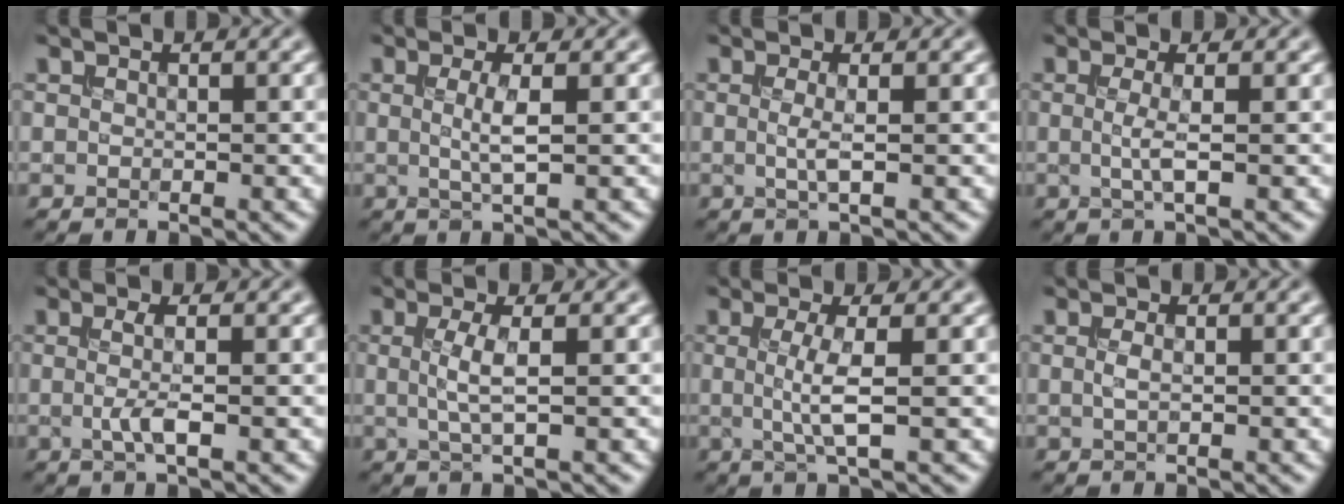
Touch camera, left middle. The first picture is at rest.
{"total": 2.2, "force": [0.1, 0.2, 2.2], "torque": [-0.043, -0.002, 0.002]}
{"total": 1.5, "force": [-0.1, 0.1, 1.5], "torque": [-0.032, -0.002, -0.004]}
{"total": 1.8, "force": [-0.2, 0.1, 1.8], "torque": [-0.040, -0.002, -0.005]}
{"total": 2.1, "force": [-0.2, 0.2, 2.1], "torque": [-0.046, -0.002, -0.005]}
{"total": 2.4, "force": [0.1, 0.3, 2.4], "torque": [-0.051, 0.000, 0.001]}
{"total": 3.1, "force": [-0.1, 0.4, 3.0], "torque": [-0.062, -0.003, -0.003]}
{"total": 0.9, "force": [0.0, 0.2, 0.8], "torque": [-0.022, 0.002, 0.000]}